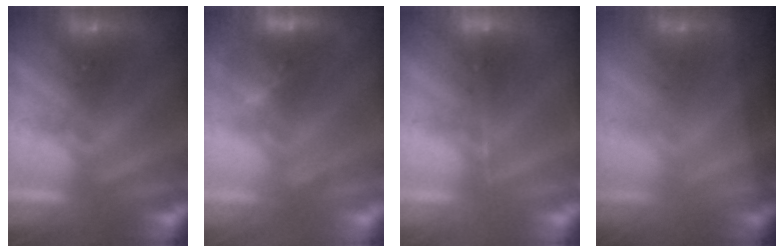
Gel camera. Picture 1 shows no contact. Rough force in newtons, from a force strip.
{"total": 3.3}
{"total": 1.5}
{"total": 1.5}